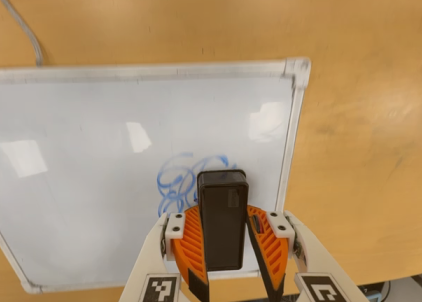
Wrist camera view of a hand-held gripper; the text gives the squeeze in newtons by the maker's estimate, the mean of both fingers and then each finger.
{"total": 8.9, "left": 10.1, "right": 7.7}